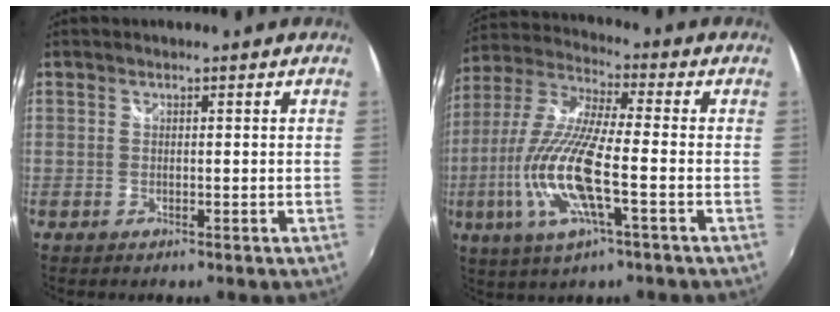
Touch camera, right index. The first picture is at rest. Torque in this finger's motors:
{"motor_torque": [1.98, -0.16, 0.86, 0.21]}